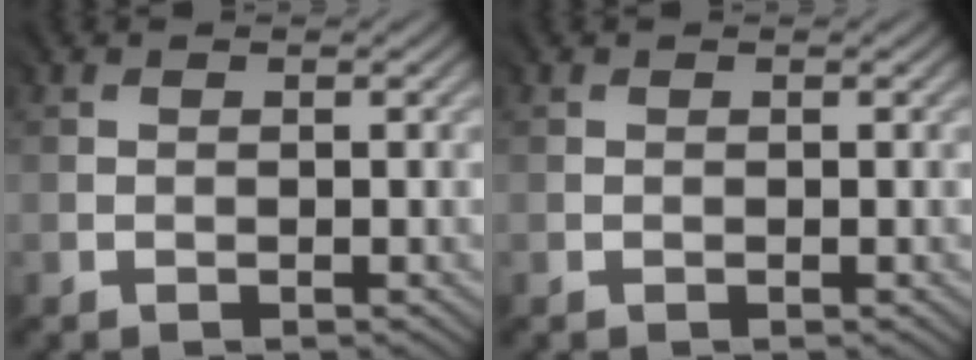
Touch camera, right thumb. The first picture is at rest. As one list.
[{"total": 0.0}]